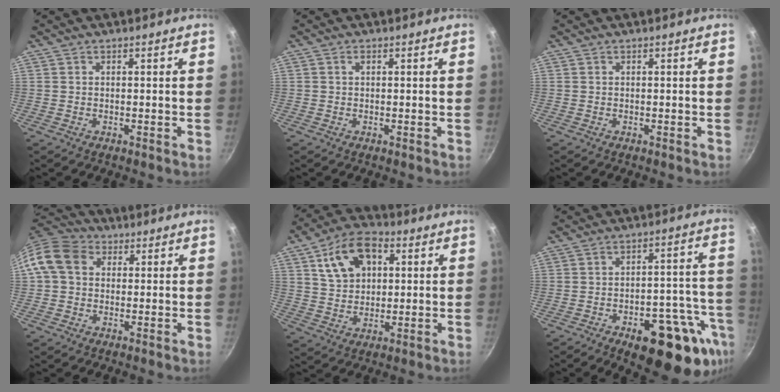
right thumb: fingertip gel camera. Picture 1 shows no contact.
{"total": 0.7, "force": [0.2, 0.5, 0.5], "torque": [-0.009, 0.004, 0.003]}
{"total": 0.0}
{"total": 9.4, "force": [1.8, 7.5, 5.4], "torque": [-0.078, 0.019, 0.012]}
{"total": 13.0, "force": [4.4, 8.6, 8.7], "torque": [-0.124, 0.004, 0.070]}
{"total": 20.1, "force": [-10.0, 8.7, 15.1], "torque": [-0.132, 0.042, -0.128]}